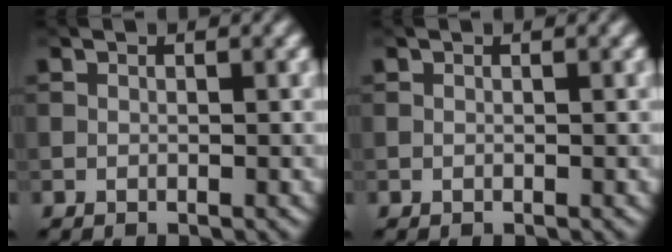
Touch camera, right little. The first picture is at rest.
{"total": 0.0}